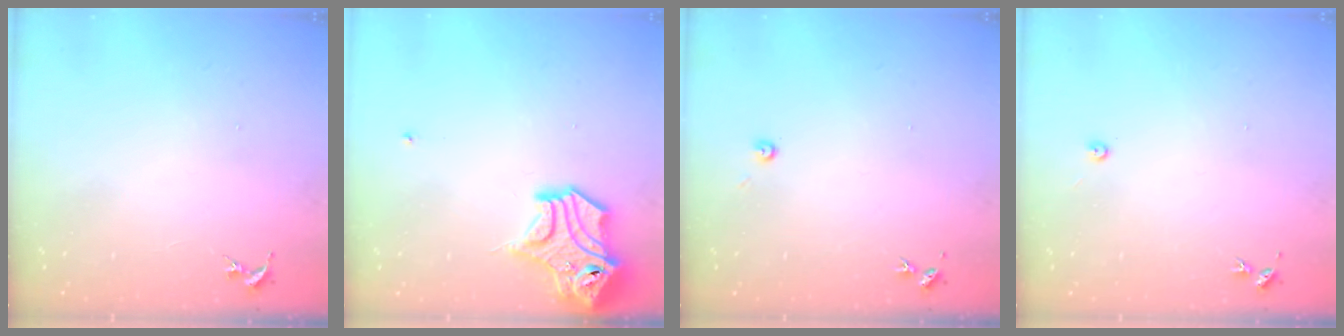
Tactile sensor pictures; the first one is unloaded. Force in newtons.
{"total": 14.1, "press": 14.0, "slide": 1.9}
{"total": 2.7, "press": 2.7, "slide": 0.2}
{"total": 3.0, "press": 3.0, "slide": 0.4}